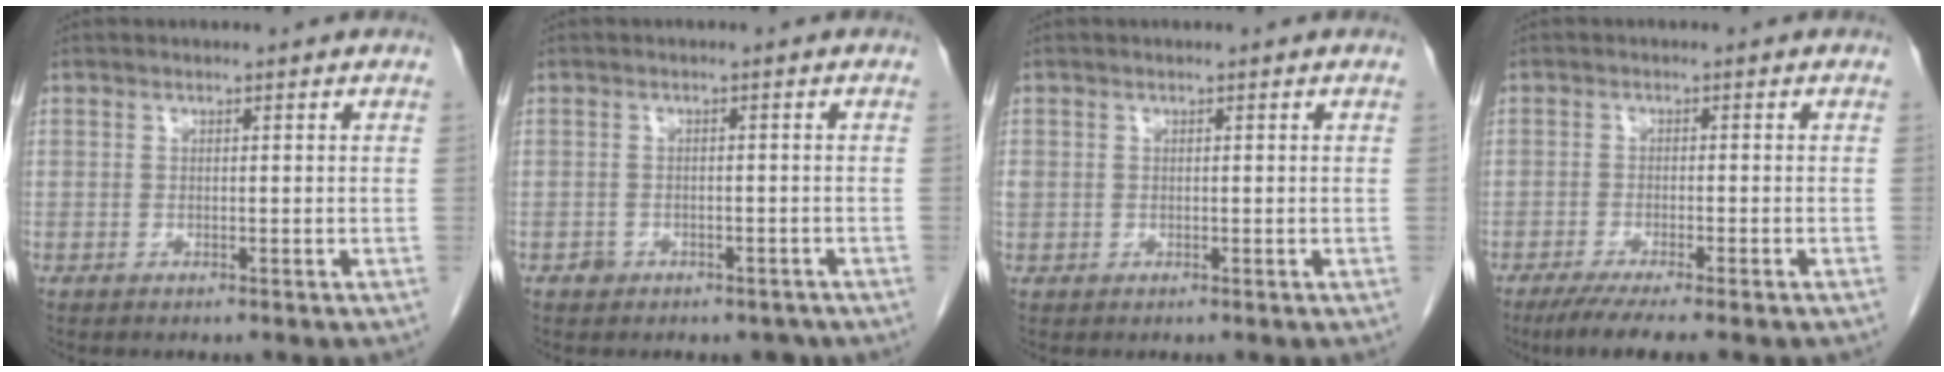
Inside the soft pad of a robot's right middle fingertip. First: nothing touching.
{"total": 2.6, "force": [-1.8, 1.9, 0.4], "torque": [0.001, 0.010, -0.020]}
{"total": 1.3, "force": [0.1, 1.2, 0.6], "torque": [-0.023, 0.013, 0.005]}
{"total": 7.7, "force": [-5.9, 0.4, 4.9], "torque": [-0.070, -0.018, -0.088]}